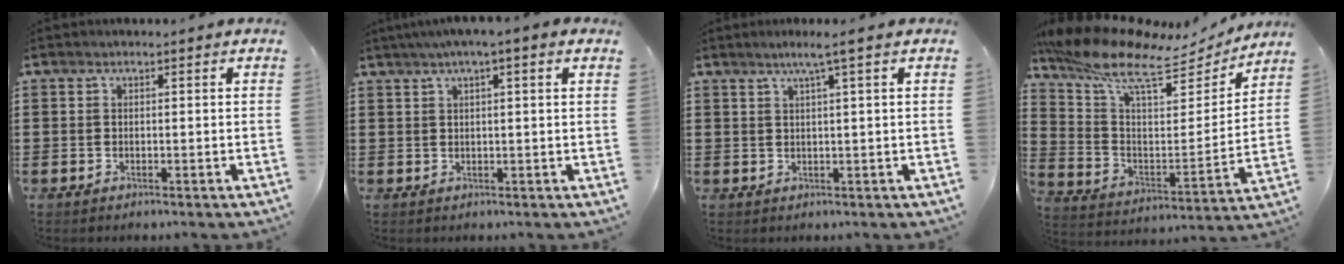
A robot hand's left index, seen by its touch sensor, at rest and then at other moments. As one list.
[{"total": 2.5, "force": [1.4, -0.3, 2.1], "torque": [-0.041, 0.002, 0.024]}, {"total": 2.8, "force": [1.5, -0.4, 2.3], "torque": [-0.046, -0.003, 0.024]}, {"total": 11.3, "force": [8.3, 3.9, 6.6], "torque": [-0.154, -0.051, 0.140]}]